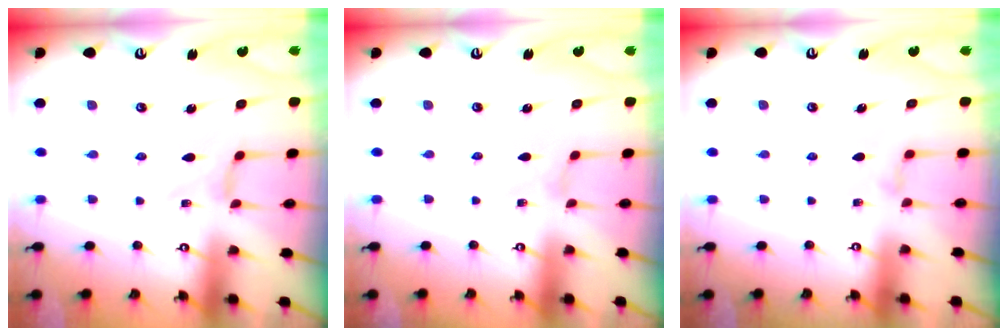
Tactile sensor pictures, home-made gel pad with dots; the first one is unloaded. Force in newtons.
{"total": 0.0}
{"total": 3.0, "press": 2.9, "slide": 0.5}